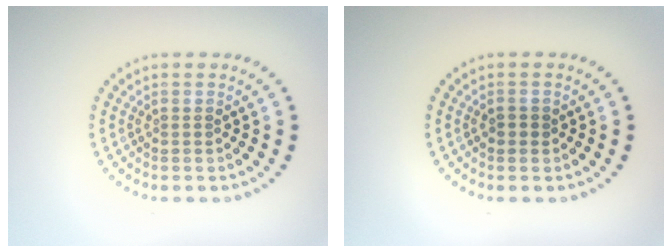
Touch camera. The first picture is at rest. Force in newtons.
{"total": 1.1, "press": 1.1, "slide": 0.2}